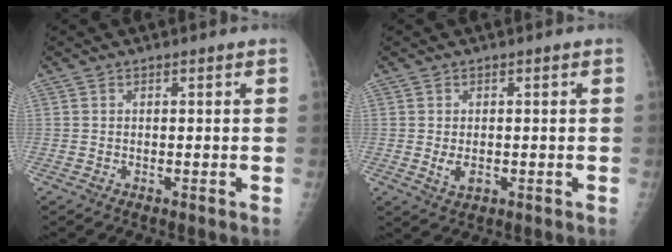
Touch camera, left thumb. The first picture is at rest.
{"total": 2.9, "force": [-0.4, 1.9, 2.2], "torque": [-0.035, -0.005, -0.001]}